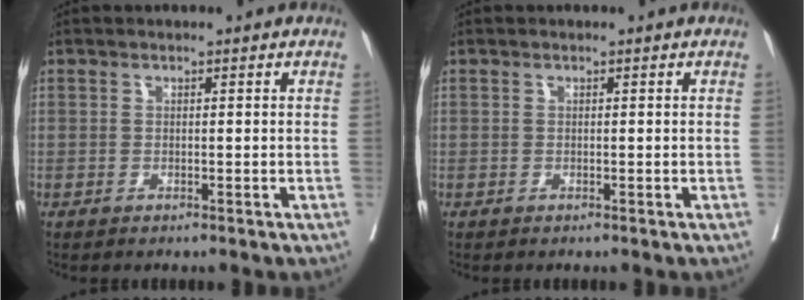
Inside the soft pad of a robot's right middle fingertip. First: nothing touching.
{"total": 0.0}